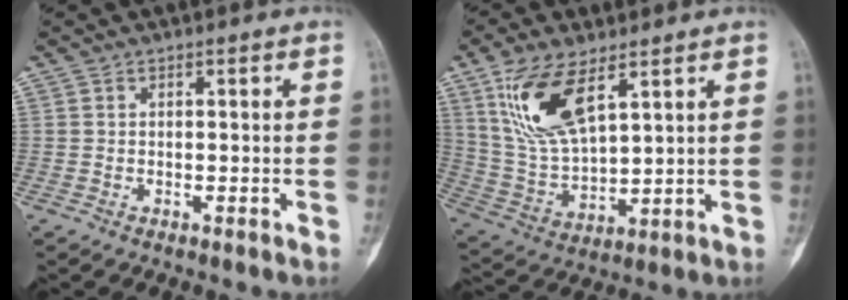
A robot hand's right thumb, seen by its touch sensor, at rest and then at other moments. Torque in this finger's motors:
{"motor_torque": [-0.43, 3.28, 0.23, 0.33, 0.53]}